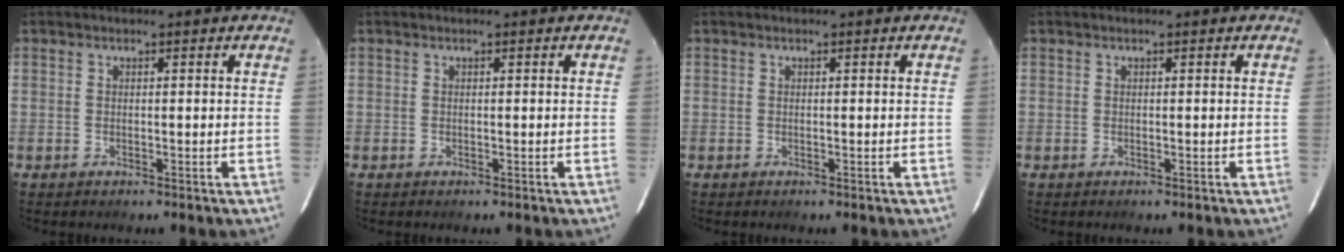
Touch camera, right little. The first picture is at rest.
{"total": 0.0}
{"total": 0.0}
{"total": 0.0}